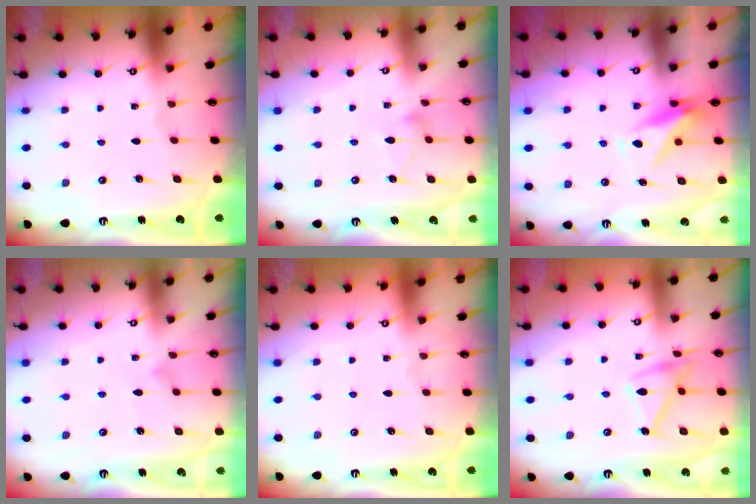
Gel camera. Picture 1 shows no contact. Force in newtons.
{"total": 7.4, "press": 7.4, "slide": 0.5}
{"total": 8.7, "press": 8.6, "slide": 1.5}
{"total": 6.2, "press": 6.2, "slide": 0.3}
{"total": 4.0, "press": 4.0, "slide": 0.1}
{"total": 15.0, "press": 15.0, "slide": 0.4}